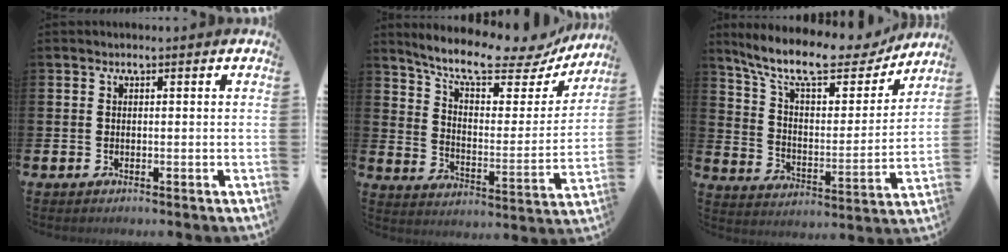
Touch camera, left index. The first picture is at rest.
{"total": 11.2, "force": [9.9, 2.4, 4.8], "torque": [-0.110, -0.071, 0.164]}
{"total": 12.1, "force": [10.4, 3.2, 5.1], "torque": [-0.127, -0.066, 0.177]}